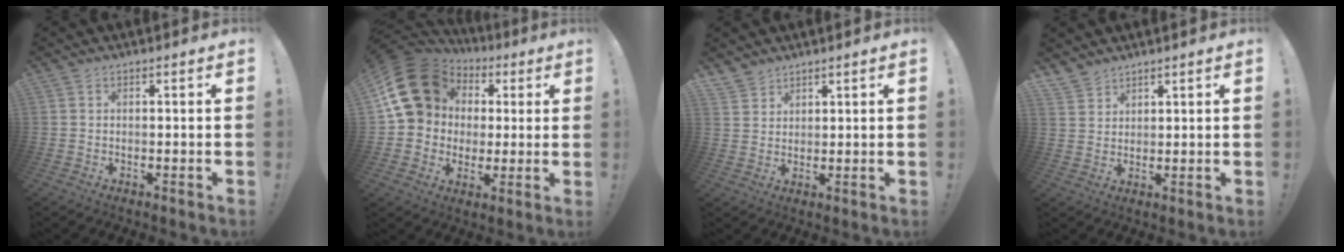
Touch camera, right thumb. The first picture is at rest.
{"total": 19.4, "force": [5.4, 15.9, 9.8], "torque": [-0.163, -0.016, 0.120]}
{"total": 3.9, "force": [3.4, 2.0, 0.5], "torque": [-0.006, -0.025, 0.064]}
{"total": 4.4, "force": [3.9, 1.9, 0.6], "torque": [-0.008, -0.029, 0.074]}